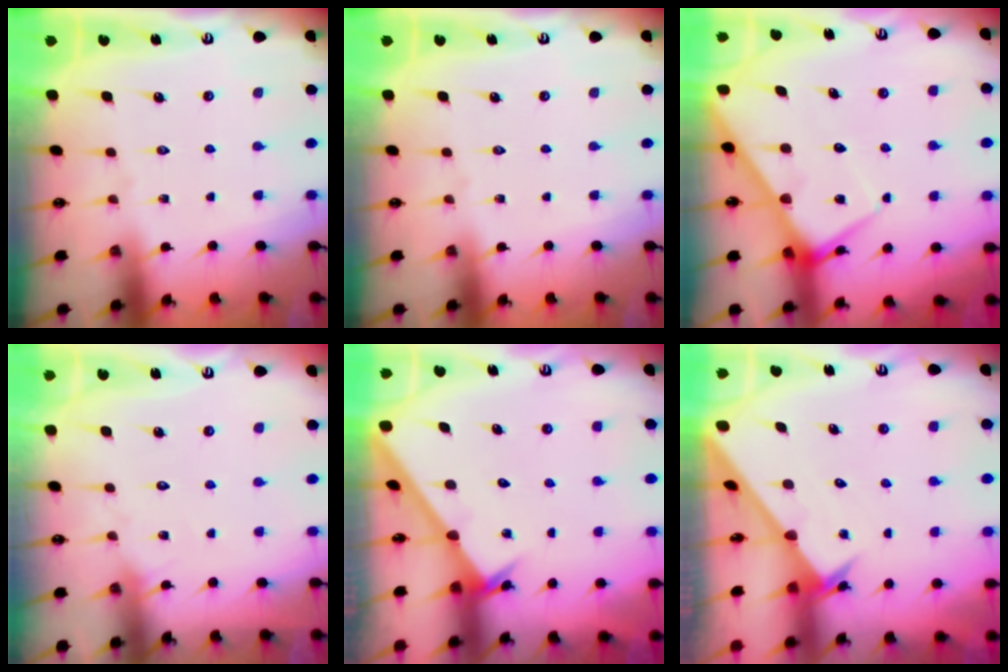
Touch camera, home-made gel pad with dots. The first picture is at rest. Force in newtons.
{"total": 0.0}
{"total": 7.5, "press": 7.5, "slide": 0.8}
{"total": 4.8, "press": 4.8, "slide": 0.5}
{"total": 2.6, "press": 2.6, "slide": 0.1}
{"total": 2.7, "press": 2.7, "slide": 0.2}